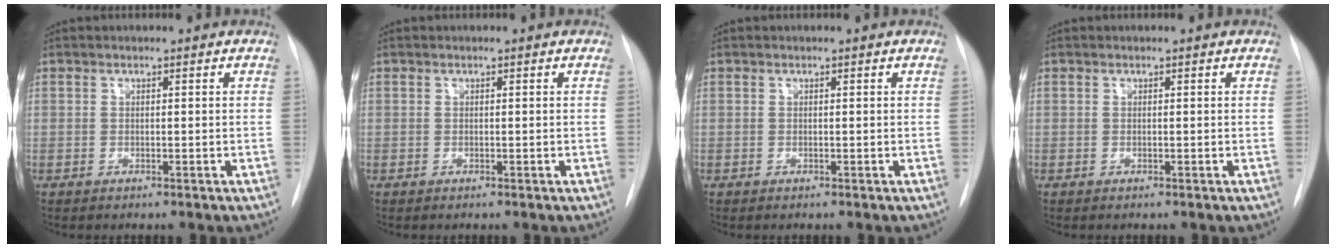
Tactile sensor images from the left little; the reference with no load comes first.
{"total": 0.0}
{"total": 0.0}
{"total": 0.0}